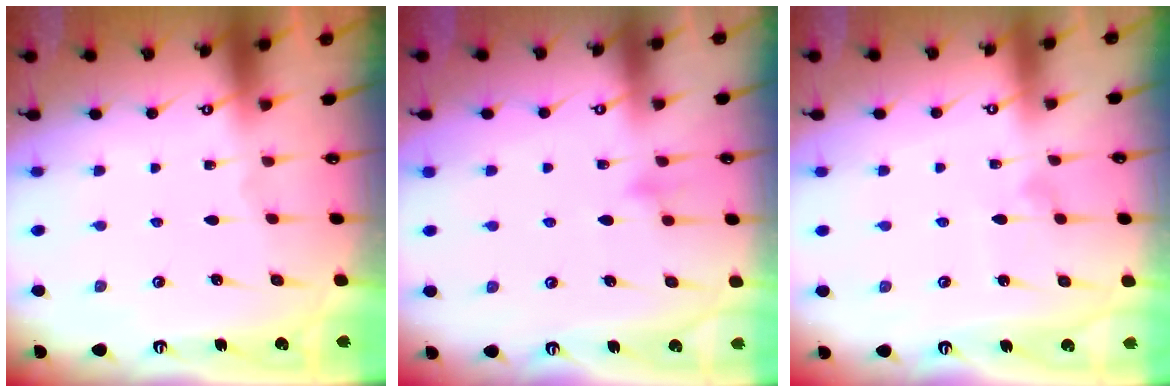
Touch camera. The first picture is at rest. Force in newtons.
{"total": 7.7, "press": 7.7, "slide": 0.5}
{"total": 5.8, "press": 5.8, "slide": 0.5}